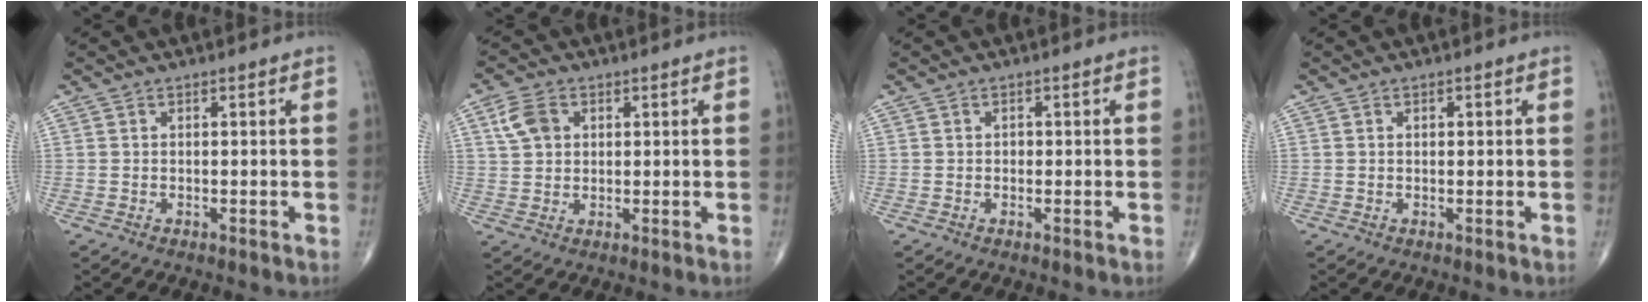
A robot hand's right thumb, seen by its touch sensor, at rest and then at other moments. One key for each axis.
{"total": 5.4, "fx": 1.8, "fy": 3.9, "fz": 3.2, "tx": -0.053, "ty": 0.003, "tz": 0.035}
{"total": 0.7, "fx": -0.1, "fy": 0.6, "fz": 0.3, "tx": 0.000, "ty": 0.002, "tz": -0.002}
{"total": 0.8, "fx": 0.3, "fy": 0.6, "fz": 0.6, "tx": -0.007, "ty": 0.000, "tz": 0.004}